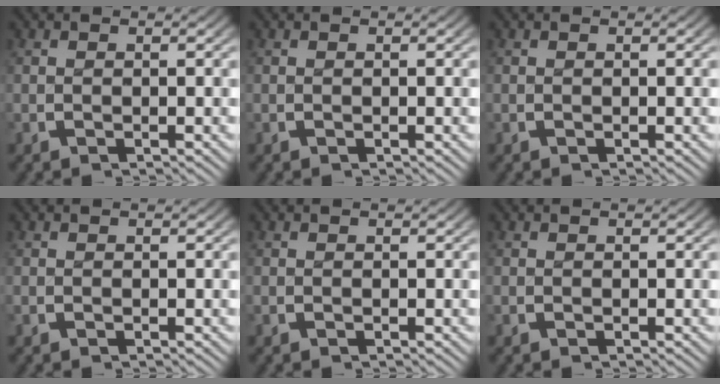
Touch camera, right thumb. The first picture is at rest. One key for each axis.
{"total": 0.0}
{"total": 0.0}
{"total": 0.0}
{"total": 0.0}
{"total": 0.0}